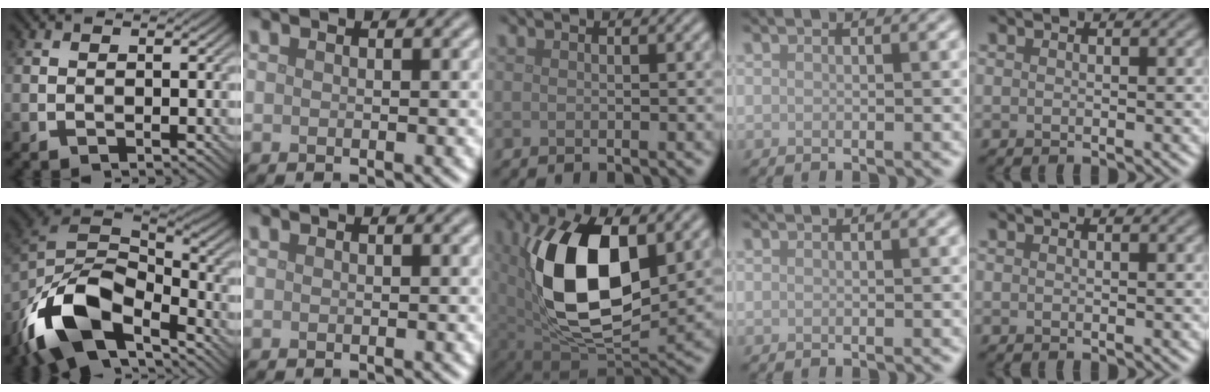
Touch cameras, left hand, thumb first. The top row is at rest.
{"thumb": {"total": 16.2, "force": [-9.7, 7.7, 10.4], "torque": [-0.241, -0.031, -0.181]}, "middle": {"total": 13.8, "force": [2.6, 7.3, 11.4], "torque": [-0.207, -0.006, 0.052]}}